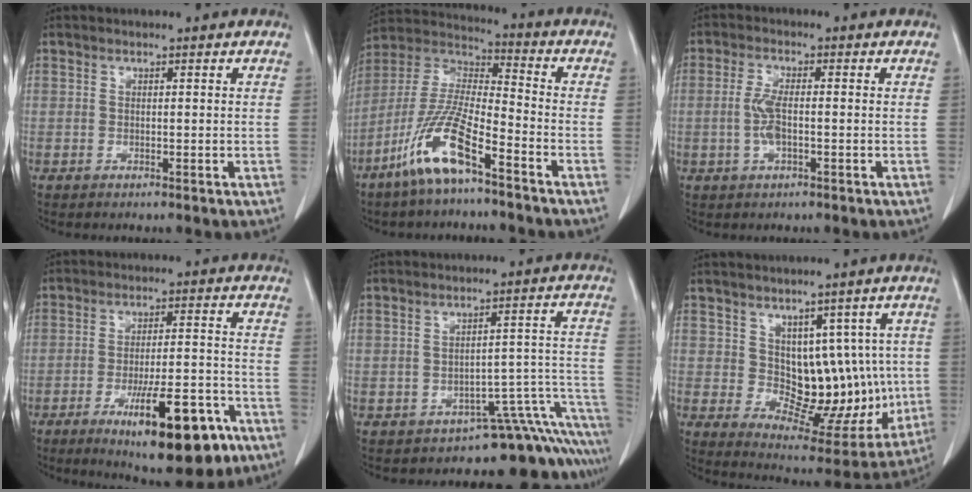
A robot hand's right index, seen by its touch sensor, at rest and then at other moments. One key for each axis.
{"total": 12.7, "fx": -7.6, "fy": 2.0, "fz": 10.0, "tx": -0.214, "ty": -0.015, "tz": -0.151}
{"total": 4.1, "fx": -0.6, "fy": 1.2, "fz": 3.9, "tx": -0.091, "ty": 0.001, "tz": -0.012}
{"total": 15.5, "fx": -8.4, "fy": 3.6, "fz": 12.5, "tx": -0.165, "ty": 0.002, "tz": -0.118}
{"total": 13.1, "fx": -12.1, "fy": 3.0, "fz": 4.0, "tx": 0.020, "ty": 0.075, "tz": -0.144}
{"total": 12.8, "fx": 0.8, "fy": 7.8, "fz": 10.1, "tx": -0.107, "ty": 0.014, "tz": 0.037}